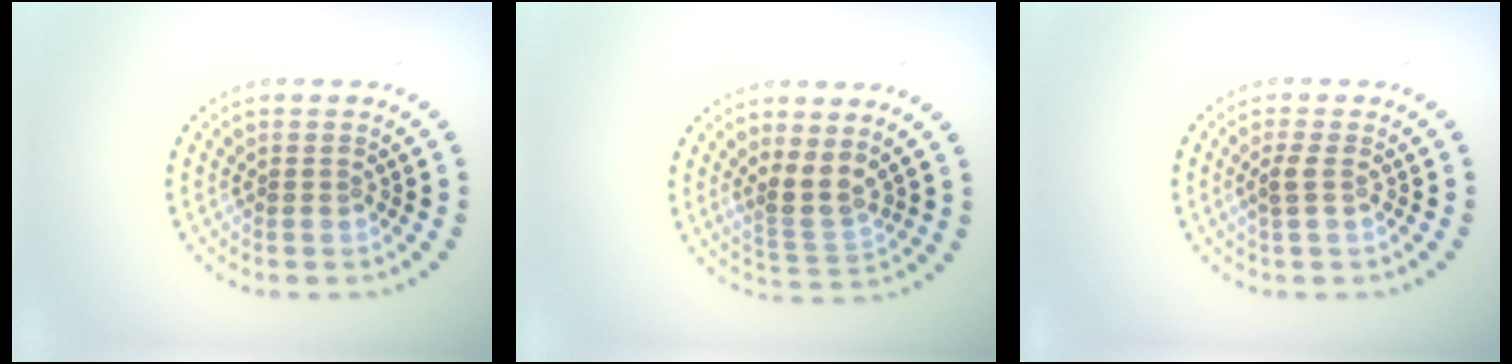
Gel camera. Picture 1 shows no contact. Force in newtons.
{"total": 2.7, "press": 2.1, "slide": 1.7}
{"total": 1.2, "press": 1.0, "slide": 0.6}